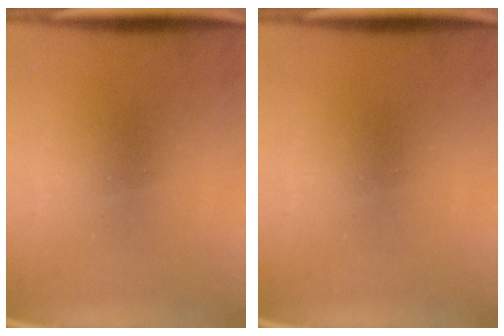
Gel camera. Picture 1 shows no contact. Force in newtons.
{"total": 0.0}